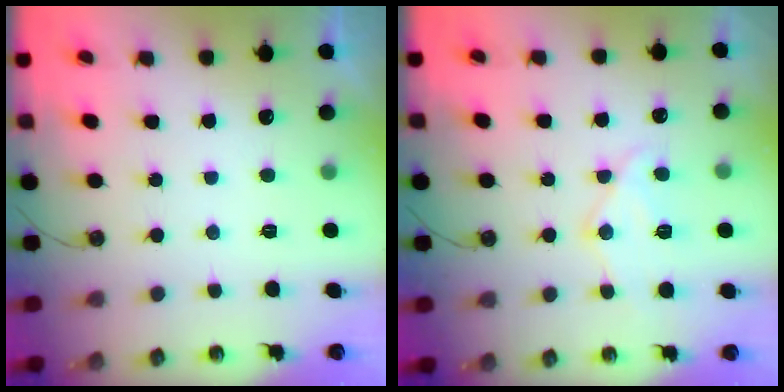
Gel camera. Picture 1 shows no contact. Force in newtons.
{"total": 12.9, "press": 12.8, "slide": 1.3}